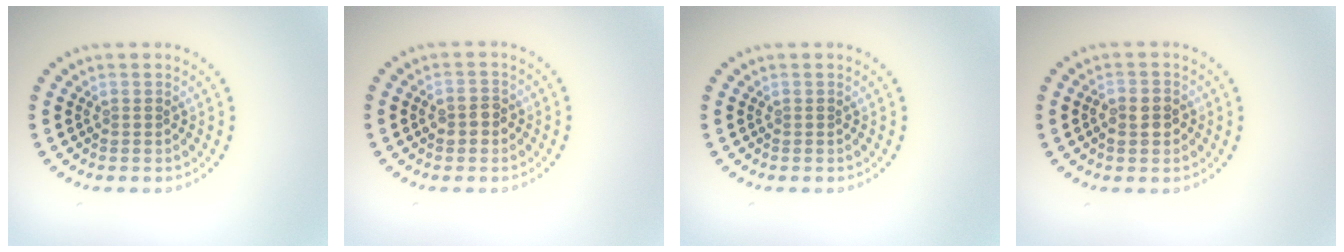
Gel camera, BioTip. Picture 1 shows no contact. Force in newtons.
{"total": 1.6, "press": 1.6, "slide": 0.3}
{"total": 0.0}
{"total": 2.3, "press": 2.2, "slide": 0.6}